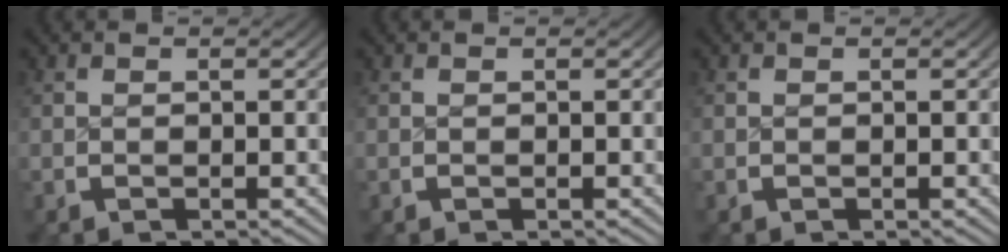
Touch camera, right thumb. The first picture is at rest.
{"total": 0.0}
{"total": 0.0}